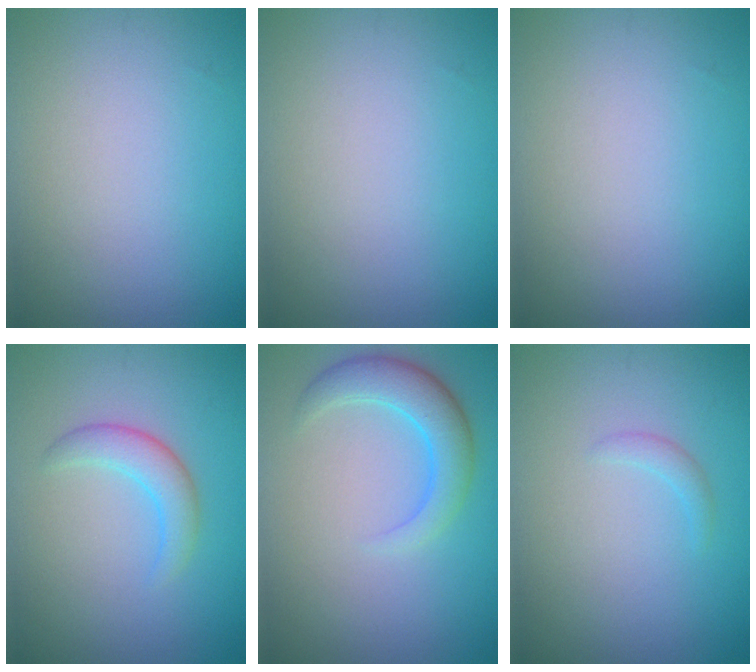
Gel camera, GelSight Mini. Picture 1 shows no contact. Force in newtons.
{"total": 0.0}
{"total": 0.0}
{"total": 2.4, "press": 2.4, "slide": 0.1}
{"total": 3.7, "press": 3.7, "slide": 0.1}
{"total": 0.9, "press": 0.9, "slide": 0.2}